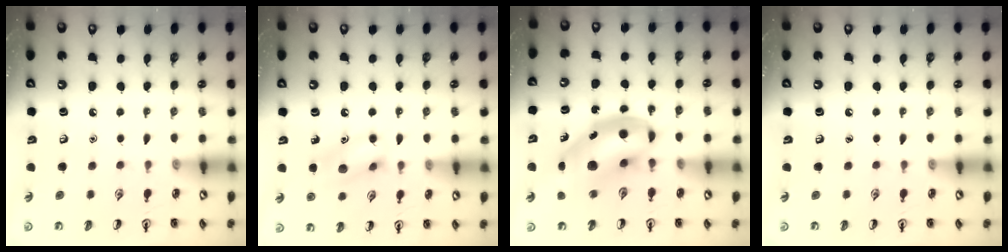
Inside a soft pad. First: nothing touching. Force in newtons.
{"total": 10.2, "press": 10.1, "slide": 0.6}
{"total": 9.7, "press": 9.3, "slide": 2.9}
{"total": 0.0}